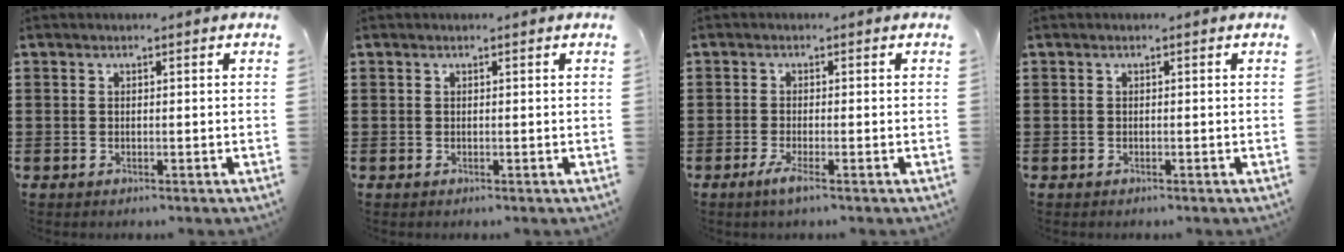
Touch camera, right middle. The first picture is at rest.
{"total": 0.0}
{"total": 2.2, "force": [-1.2, 0.0, 1.9], "torque": [-0.048, -0.010, -0.025]}
{"total": 0.0}